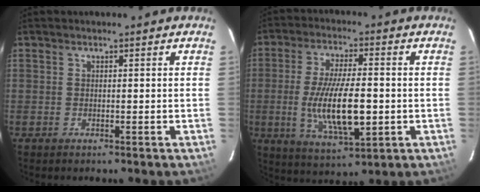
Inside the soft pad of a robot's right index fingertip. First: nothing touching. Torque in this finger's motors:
{"motor_torque": [1.02, -0.63, 0.71, 0.21]}